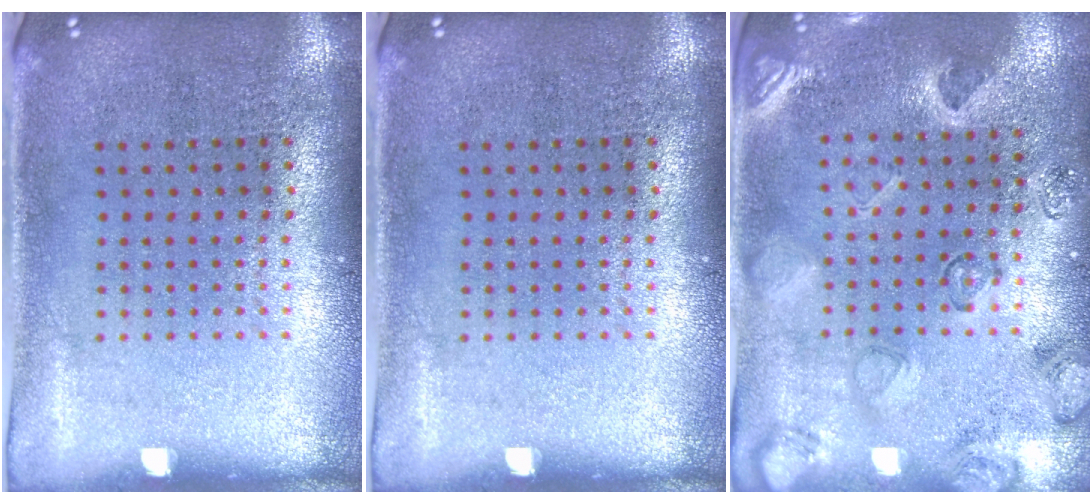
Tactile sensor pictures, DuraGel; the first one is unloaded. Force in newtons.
{"total": 0.0}
{"total": 2.2, "press": 1.8, "slide": 1.3}